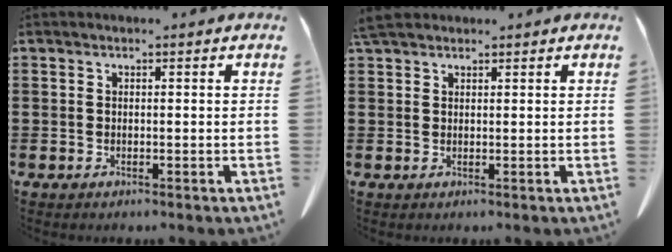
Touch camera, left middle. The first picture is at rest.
{"total": 2.7, "force": [2.2, 0.9, 1.2], "torque": [-0.032, 0.004, 0.044]}